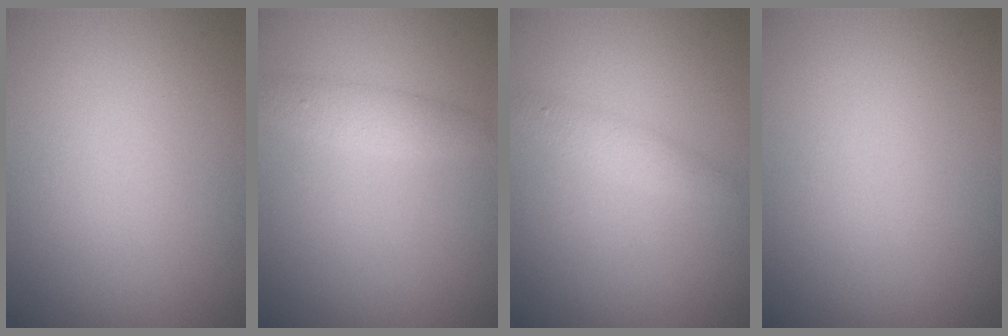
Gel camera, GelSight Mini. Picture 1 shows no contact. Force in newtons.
{"total": 1.7, "press": 1.7, "slide": 0.1}
{"total": 1.4, "press": 1.4, "slide": 0.0}
{"total": 0.0}